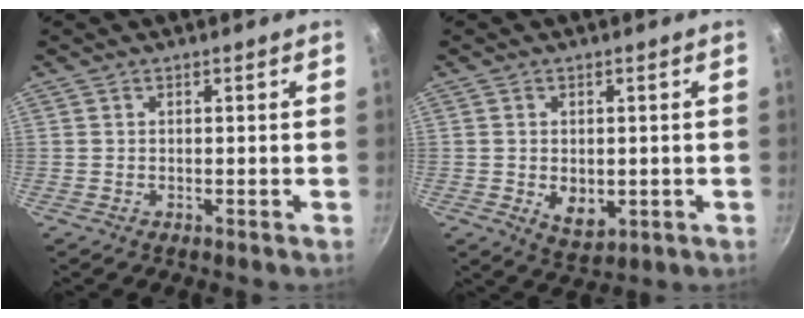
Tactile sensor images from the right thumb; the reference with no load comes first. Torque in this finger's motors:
{"motor_torque": [-0.26, 0.25, -0.07, 0.10, 0.04]}